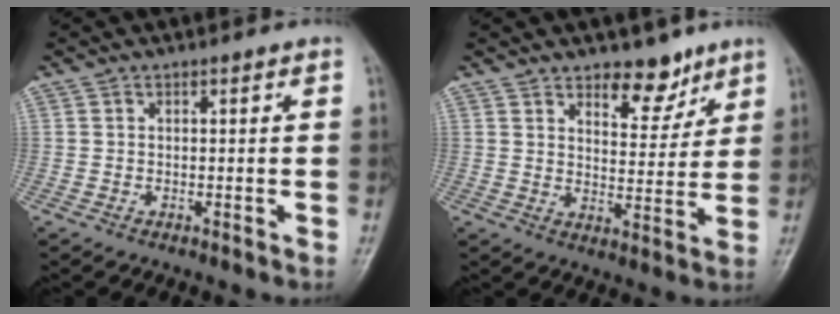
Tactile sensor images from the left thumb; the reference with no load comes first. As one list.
[{"total": 7.9, "force": [5.6, 3.9, 4.1], "torque": [-0.026, -0.039, 0.085]}]